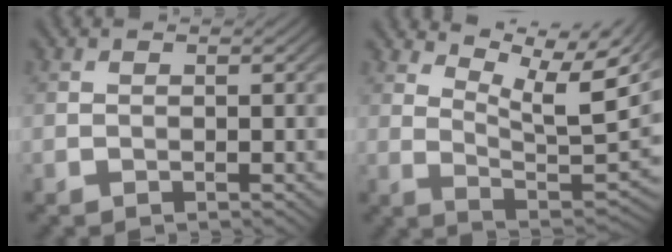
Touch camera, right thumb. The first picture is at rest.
{"total": 12.3, "force": [8.1, 3.3, 8.6], "torque": [-0.160, -0.010, 0.132]}